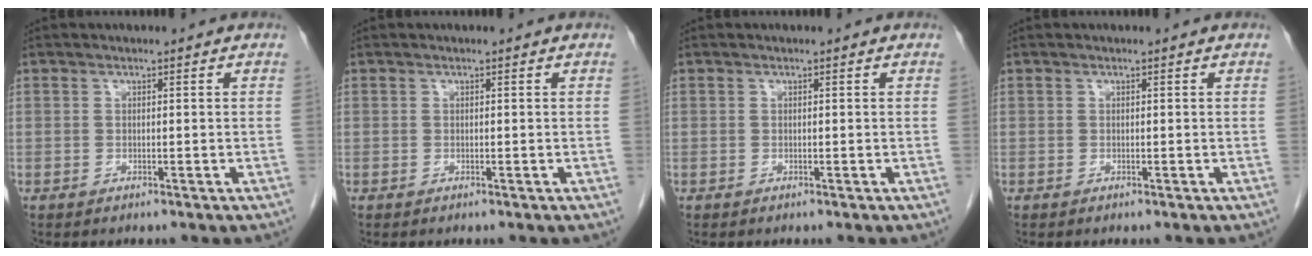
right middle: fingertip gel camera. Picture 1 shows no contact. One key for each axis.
{"total": 0.0}
{"total": 0.0}
{"total": 0.0}